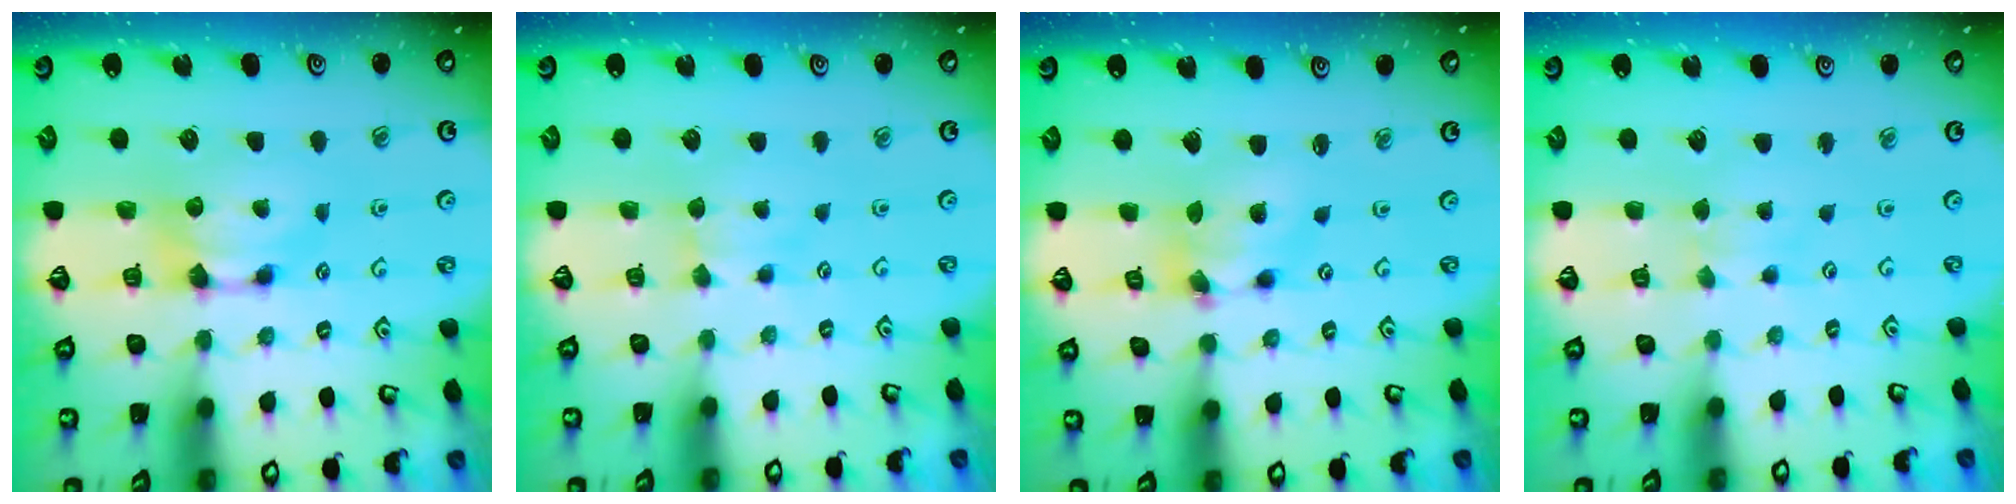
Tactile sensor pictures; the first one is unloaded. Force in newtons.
{"total": 1.7, "press": 1.6, "slide": 0.5}
{"total": 5.0, "press": 4.6, "slide": 1.8}
{"total": 2.4, "press": 2.4, "slide": 0.1}